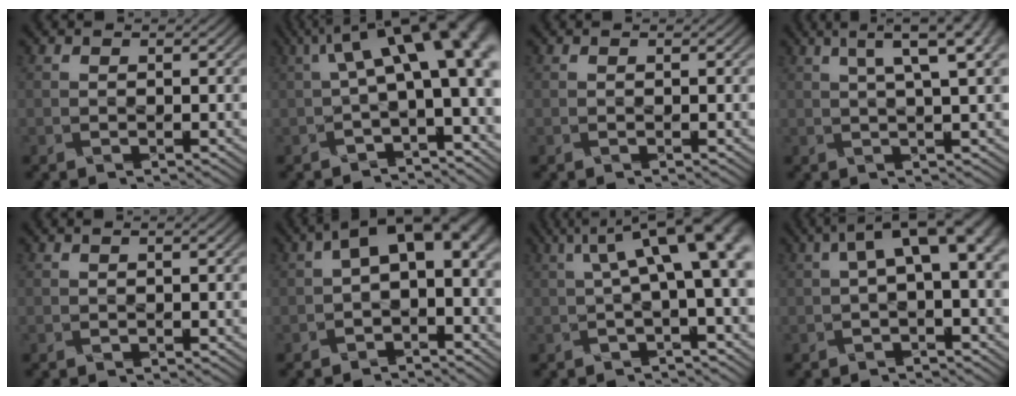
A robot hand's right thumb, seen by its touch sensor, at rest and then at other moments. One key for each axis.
{"total": 13.1, "fx": 2.0, "fy": 5.2, "fz": 11.9, "tx": -0.168, "ty": 0.011, "tz": 0.047}
{"total": 0.0}
{"total": 7.3, "fx": 3.2, "fy": 1.5, "fz": 6.4, "tx": -0.079, "ty": 0.029, "tz": 0.046}
{"total": 1.2, "fx": 0.3, "fy": 0.3, "fz": 1.1, "tx": -0.014, "ty": 0.003, "tz": -0.003}
{"total": 8.6, "fx": -0.1, "fy": 5.0, "fz": 6.9, "tx": -0.106, "ty": 0.000, "tz": 0.002}
{"total": 10.0, "fx": 2.1, "fy": 2.9, "fz": 9.4, "tx": -0.130, "ty": 0.024, "tz": 0.039}
{"total": 6.2, "fx": 0.9, "fy": 2.3, "fz": 5.7, "tx": -0.089, "ty": 0.016, "tz": 0.015}